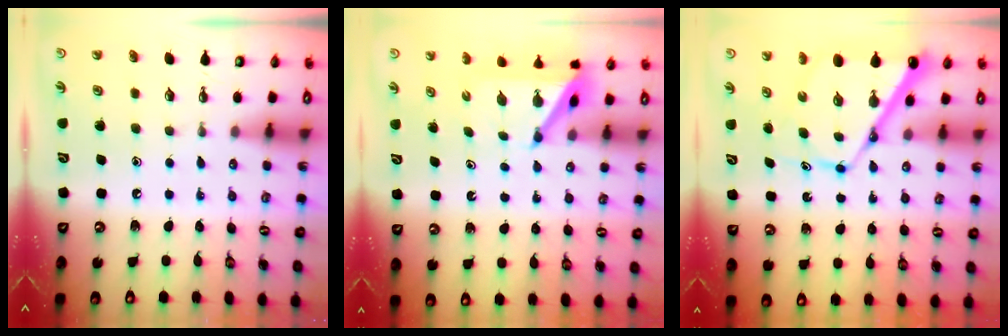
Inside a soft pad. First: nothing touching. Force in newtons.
{"total": 5.9, "press": 5.9, "slide": 0.3}
{"total": 11.7, "press": 11.6, "slide": 1.0}